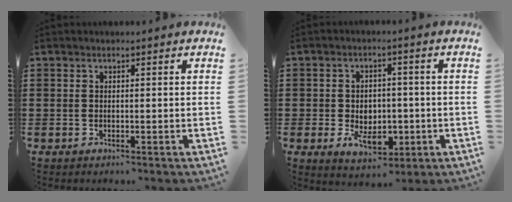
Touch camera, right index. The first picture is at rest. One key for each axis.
{"total": 5.6, "fx": -1.4, "fy": 4.0, "fz": 3.6, "tx": -0.043, "ty": 0.000, "tz": -0.028}